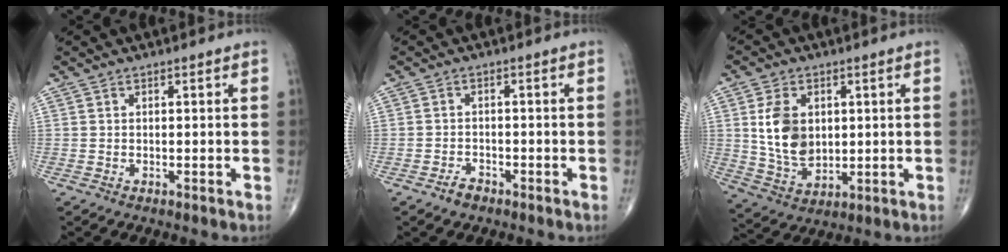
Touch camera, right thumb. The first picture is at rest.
{"total": 2.3, "force": [-1.7, 1.3, 0.8], "torque": [-0.015, 0.008, -0.028]}
{"total": 10.7, "force": [1.9, 7.3, 7.6], "torque": [-0.123, -0.015, 0.046]}